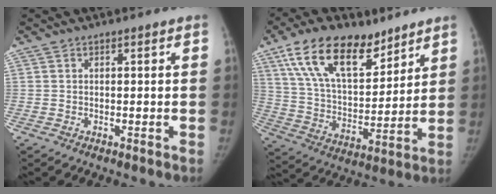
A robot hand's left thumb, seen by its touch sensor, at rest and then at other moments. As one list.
[{"total": 19.3, "force": [12.0, 9.6, 11.7], "torque": [-0.171, -0.044, 0.220]}]